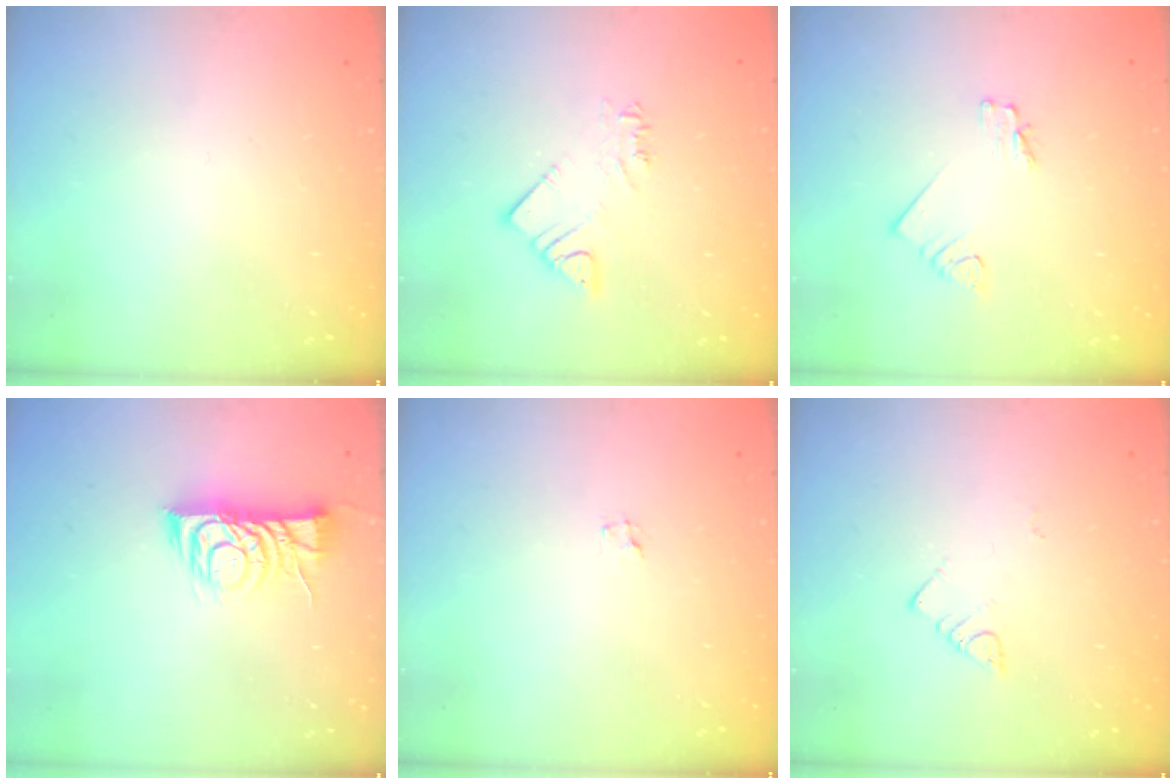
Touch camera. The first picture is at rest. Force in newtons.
{"total": 3.4, "press": 3.4, "slide": 0.2}
{"total": 1.6, "press": 1.5, "slide": 0.2}
{"total": 9.2, "press": 9.2, "slide": 0.3}
{"total": 1.2, "press": 1.2, "slide": 0.1}
{"total": 2.7, "press": 2.6, "slide": 0.5}